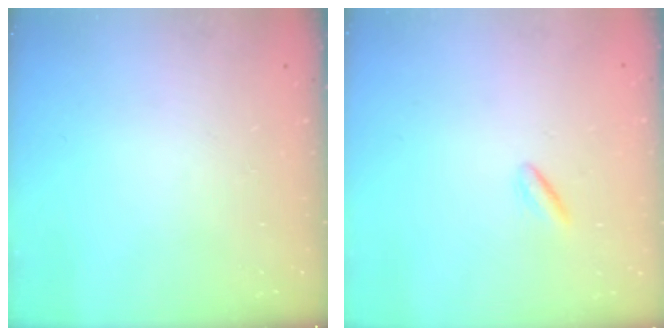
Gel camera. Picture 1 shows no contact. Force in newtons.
{"total": 0.9, "press": 0.7, "slide": 0.6}